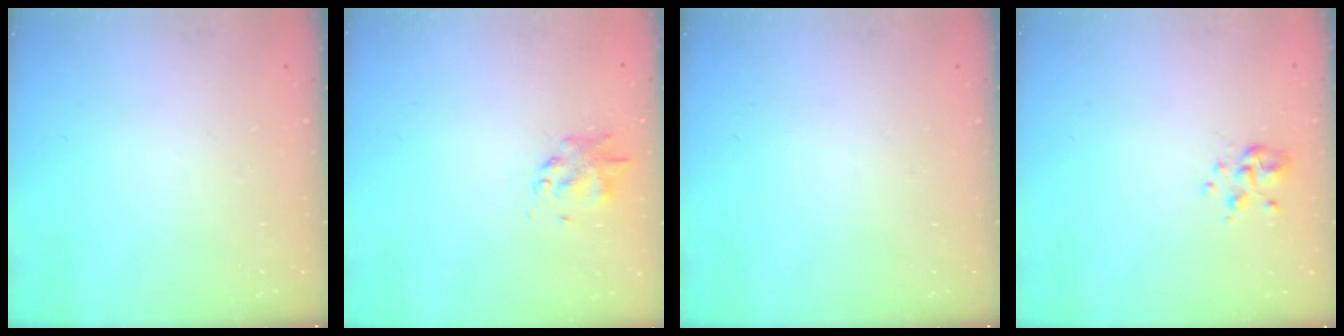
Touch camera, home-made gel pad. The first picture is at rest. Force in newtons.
{"total": 1.8, "press": 1.7, "slide": 0.4}
{"total": 0.0}
{"total": 5.2, "press": 5.1, "slide": 0.9}